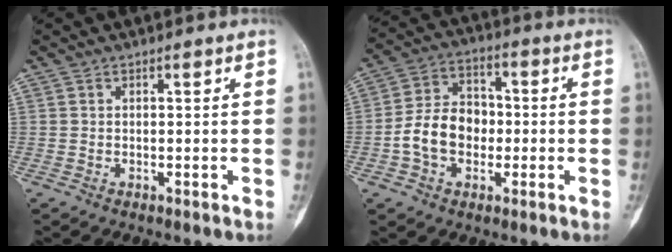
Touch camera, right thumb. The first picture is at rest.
{"total": 10.8, "force": [-1.9, 8.2, 6.9], "torque": [-0.101, 0.036, -0.043]}